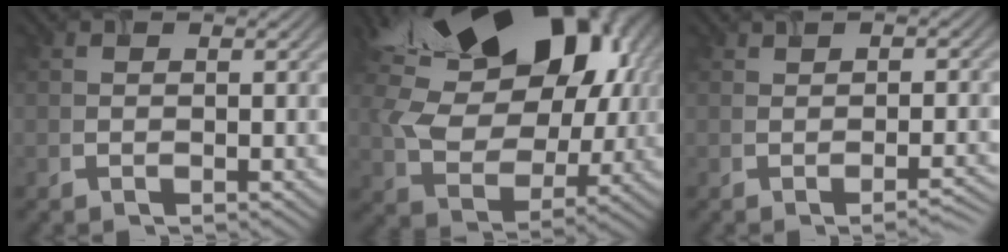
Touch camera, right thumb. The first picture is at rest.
{"total": 20.4, "force": [8.0, 13.4, 13.1], "torque": [-0.231, 0.028, 0.140]}
{"total": 2.4, "force": [-0.8, 0.5, 2.2], "torque": [-0.034, 0.002, -0.007]}